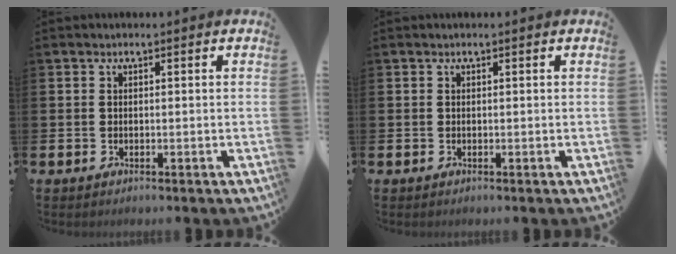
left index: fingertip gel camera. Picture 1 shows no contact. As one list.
[{"total": 0.0}]